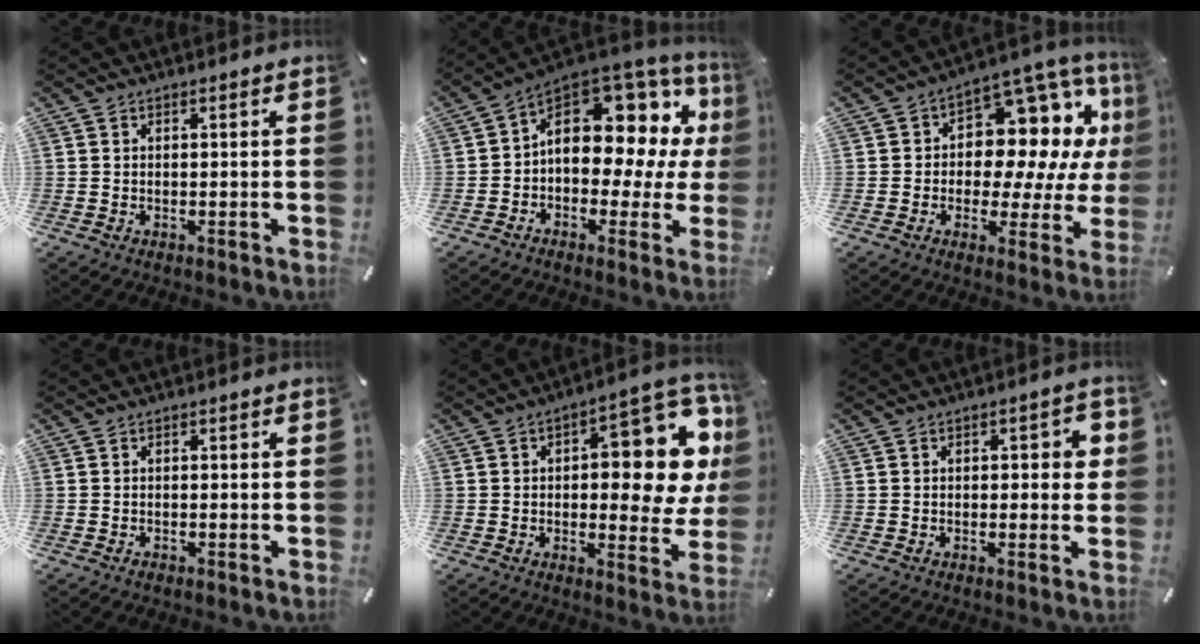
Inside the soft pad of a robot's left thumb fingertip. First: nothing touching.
{"total": 12.9, "force": [4.5, 8.6, 8.5], "torque": [-0.112, -0.050, 0.075]}
{"total": 13.3, "force": [3.9, 9.4, 8.6], "torque": [-0.107, -0.045, 0.072]}
{"total": 0.9, "force": [-0.5, 0.6, 0.4], "torque": [-0.009, 0.002, -0.012]}
{"total": 18.6, "force": [4.9, 8.0, 16.1], "torque": [-0.194, -0.045, 0.077]}
{"total": 3.7, "force": [-0.1, 2.0, 3.1], "torque": [-0.042, 0.005, -0.008]}